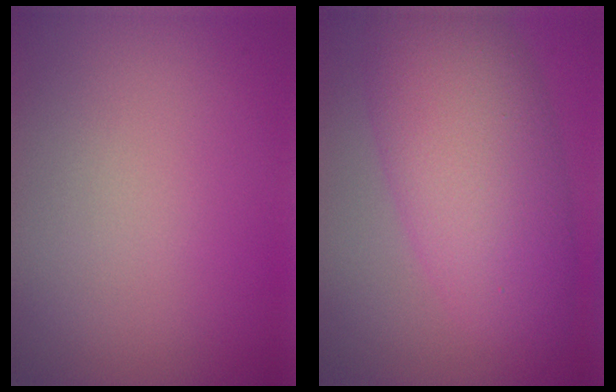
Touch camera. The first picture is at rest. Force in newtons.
{"total": 8.7, "press": 8.6, "slide": 0.2}